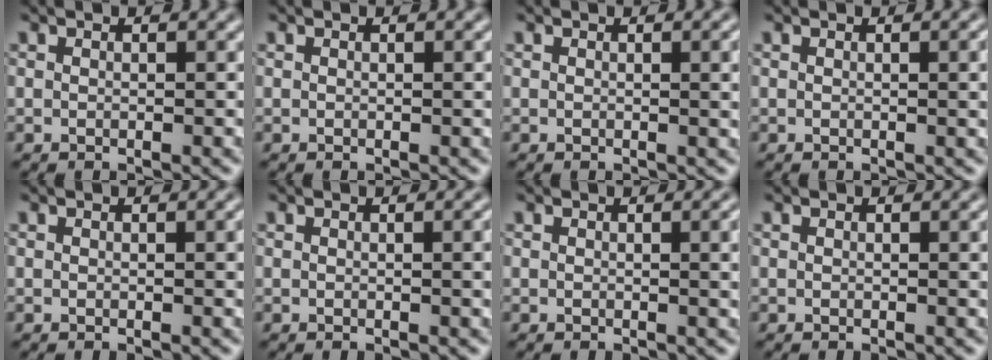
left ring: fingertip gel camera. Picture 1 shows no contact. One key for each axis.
{"total": 0.6, "fx": 0.1, "fy": 0.1, "fz": 0.5, "tx": -0.006, "ty": 0.001, "tz": 0.001}
{"total": 2.4, "fx": 0.3, "fy": 0.8, "fz": 2.3, "tx": -0.023, "ty": 0.002, "tz": 0.001}
{"total": 2.1, "fx": 0.2, "fy": 0.6, "fz": 2.0, "tx": -0.021, "ty": 0.002, "tz": -0.001}
{"total": 1.3, "fx": 0.2, "fy": 0.3, "fz": 1.2, "tx": -0.016, "ty": 0.002, "tz": 0.002}
{"total": 2.1, "fx": 0.2, "fy": 0.6, "fz": 2.0, "tx": -0.020, "ty": 0.002, "tz": -0.001}
{"total": 2.8, "fx": 0.3, "fy": 0.9, "fz": 2.7, "tx": -0.027, "ty": 0.004, "tz": 0.000}
{"total": 1.4, "fx": 0.2, "fy": 0.3, "fz": 1.4, "tx": -0.016, "ty": 0.002, "tz": 0.001}